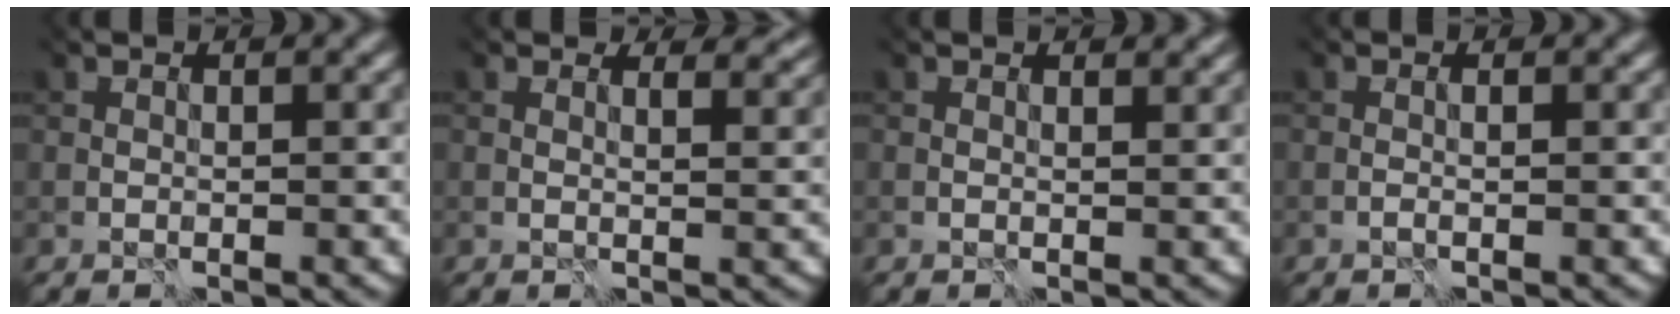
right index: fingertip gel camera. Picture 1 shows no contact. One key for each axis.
{"total": 3.8, "fx": 3.2, "fy": 0.9, "fz": 1.9, "tx": -0.027, "ty": 0.006, "tz": 0.048}
{"total": 1.7, "fx": 1.6, "fy": 0.3, "fz": 0.7, "tx": -0.007, "ty": 0.002, "tz": 0.016}
{"total": 1.1, "fx": -1.0, "fy": -0.3, "fz": 0.3, "tx": 0.007, "ty": 0.007, "tz": -0.020}